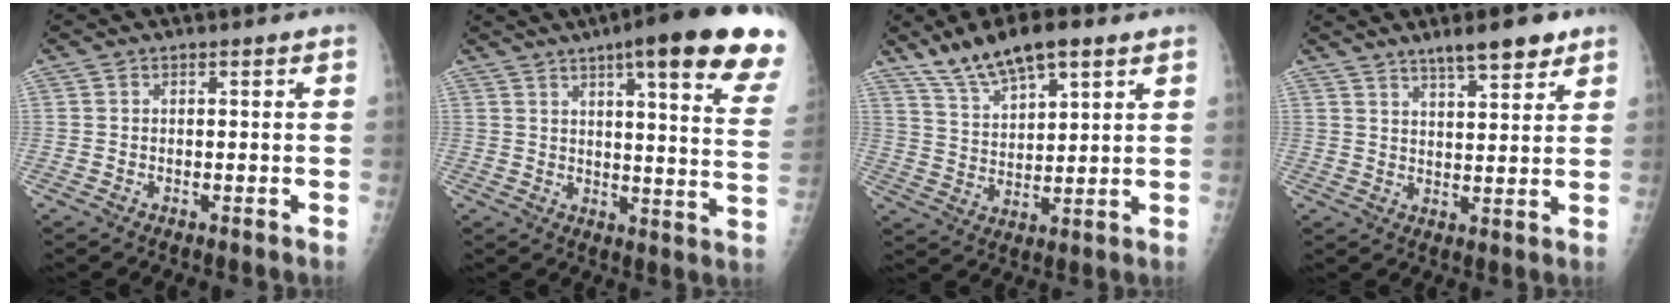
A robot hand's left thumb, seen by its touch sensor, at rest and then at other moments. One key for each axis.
{"total": 23.8, "fx": 14.7, "fy": 3.7, "fz": 18.3, "tx": -0.213, "ty": -0.042, "tz": 0.176}
{"total": 11.4, "fx": 7.9, "fy": 3.8, "fz": 7.3, "tx": -0.117, "ty": -0.027, "tz": 0.148}
{"total": 7.9, "fx": 5.8, "fy": 1.9, "fz": 5.0, "tx": -0.064, "ty": -0.030, "tz": 0.091}